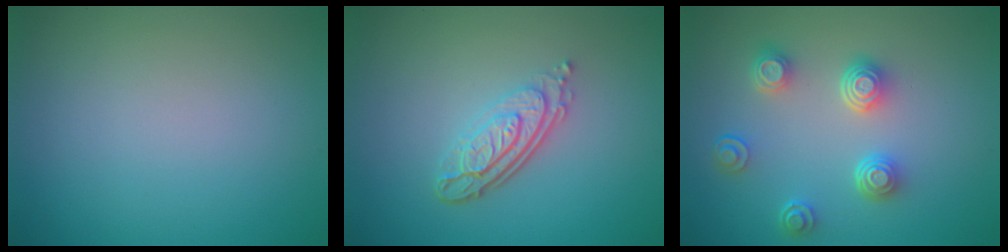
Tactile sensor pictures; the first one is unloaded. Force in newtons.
{"total": 4.3, "press": 3.0, "slide": 3.1}
{"total": 3.9, "press": 3.0, "slide": 2.5}